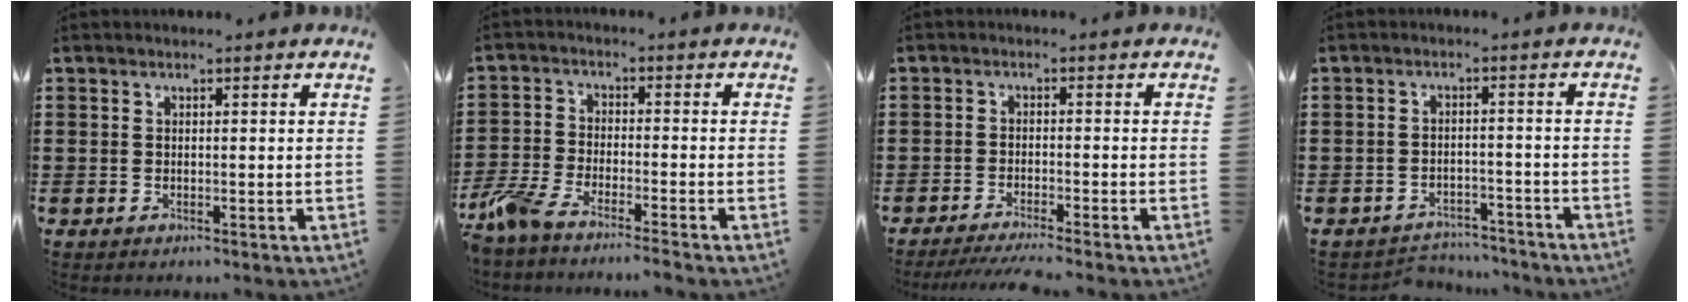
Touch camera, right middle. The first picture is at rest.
{"total": 5.2, "force": [-4.6, 0.3, 2.4], "torque": [-0.082, -0.018, -0.098]}
{"total": 2.9, "force": [-2.5, -0.3, 1.4], "torque": [-0.030, -0.007, -0.049]}
{"total": 3.3, "force": [-3.3, 0.5, 0.0], "torque": [-0.009, -0.002, -0.070]}